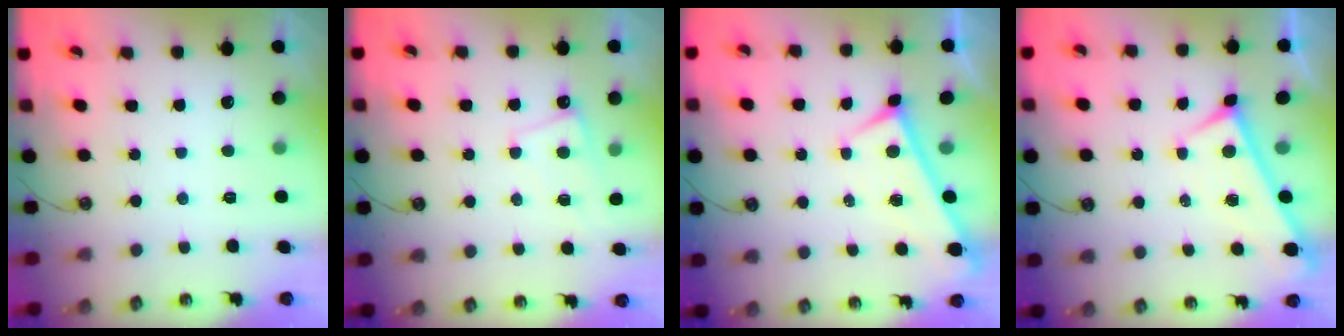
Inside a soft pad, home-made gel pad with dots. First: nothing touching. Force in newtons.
{"total": 2.4, "press": 2.4, "slide": 0.6}
{"total": 0.0}
{"total": 0.0}